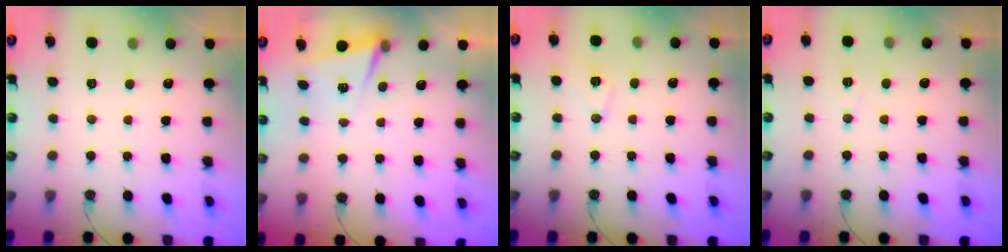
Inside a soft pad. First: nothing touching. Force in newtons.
{"total": 2.5, "press": 1.8, "slide": 1.8}
{"total": 6.3, "press": 6.1, "slide": 1.6}
{"total": 3.6, "press": 2.7, "slide": 2.4}